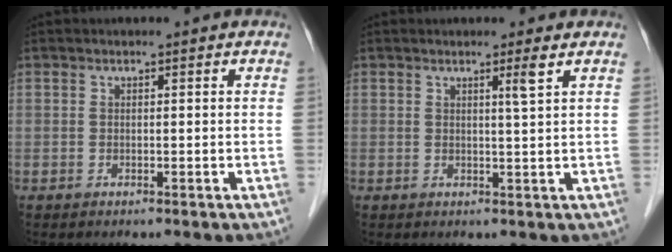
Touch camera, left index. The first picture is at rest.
{"total": 2.0, "force": [1.1, -0.7, 1.5], "torque": [-0.026, -0.009, 0.023]}